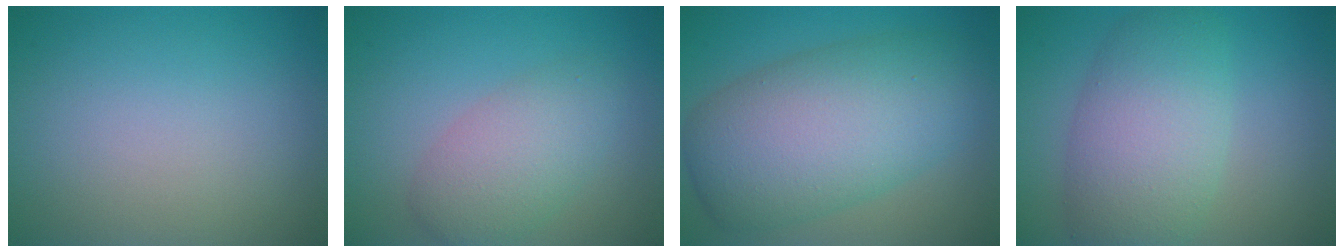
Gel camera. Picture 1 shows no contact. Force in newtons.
{"total": 4.2, "press": 4.2, "slide": 0.2}
{"total": 10.4, "press": 10.4, "slide": 0.4}
{"total": 7.0, "press": 7.0, "slide": 0.2}